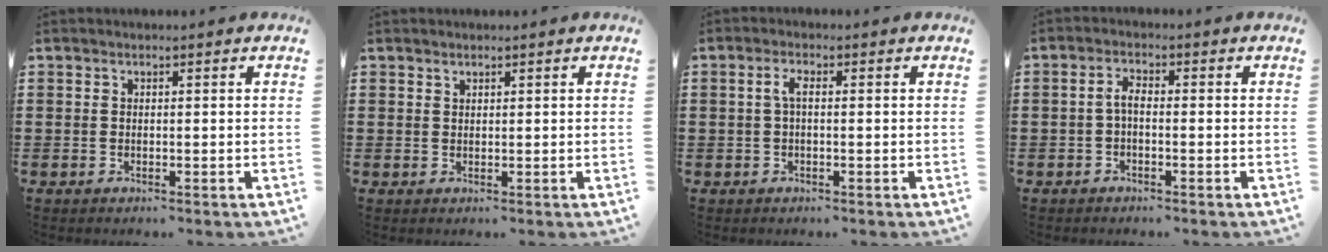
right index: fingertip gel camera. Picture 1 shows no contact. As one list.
[{"total": 0.8, "force": [0.7, 0.4, 0.0], "torque": [-0.002, 0.001, 0.014]}, {"total": 2.1, "force": [0.0, 0.7, 2.0], "torque": [-0.047, 0.001, -0.004]}, {"total": 2.2, "force": [-0.7, 0.8, 1.9], "torque": [-0.045, 0.001, -0.017]}]